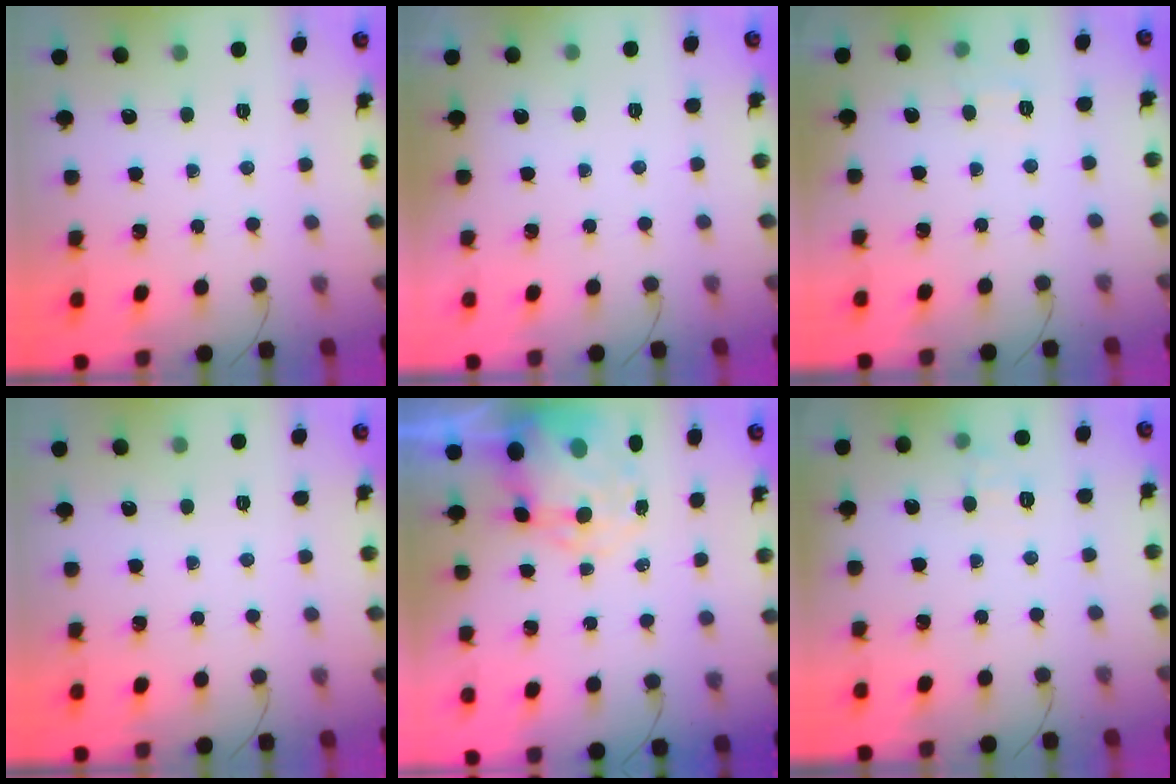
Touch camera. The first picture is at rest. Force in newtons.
{"total": 1.9, "press": 1.9, "slide": 0.3}
{"total": 2.7, "press": 2.2, "slide": 1.6}
{"total": 0.0}
{"total": 10.2, "press": 9.9, "slide": 2.3}
{"total": 6.2, "press": 6.0, "slide": 1.5}